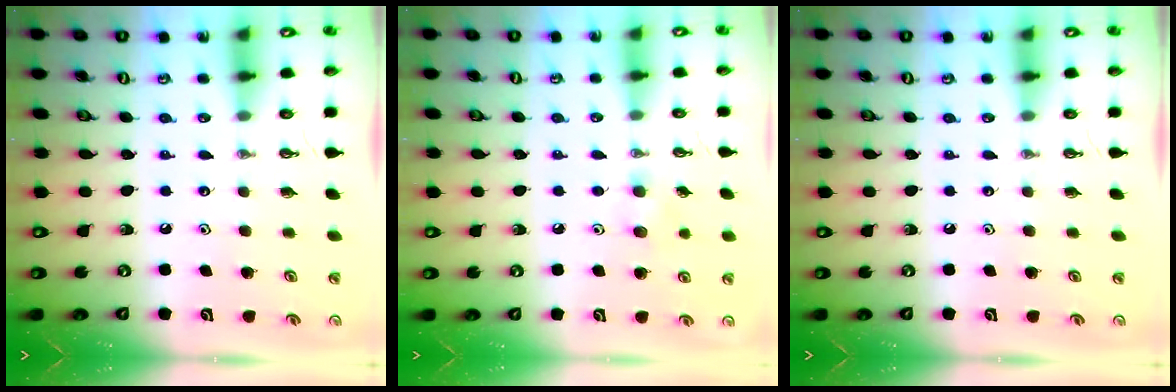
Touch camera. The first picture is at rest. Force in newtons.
{"total": 6.4, "press": 6.3, "slide": 1.0}
{"total": 0.0}